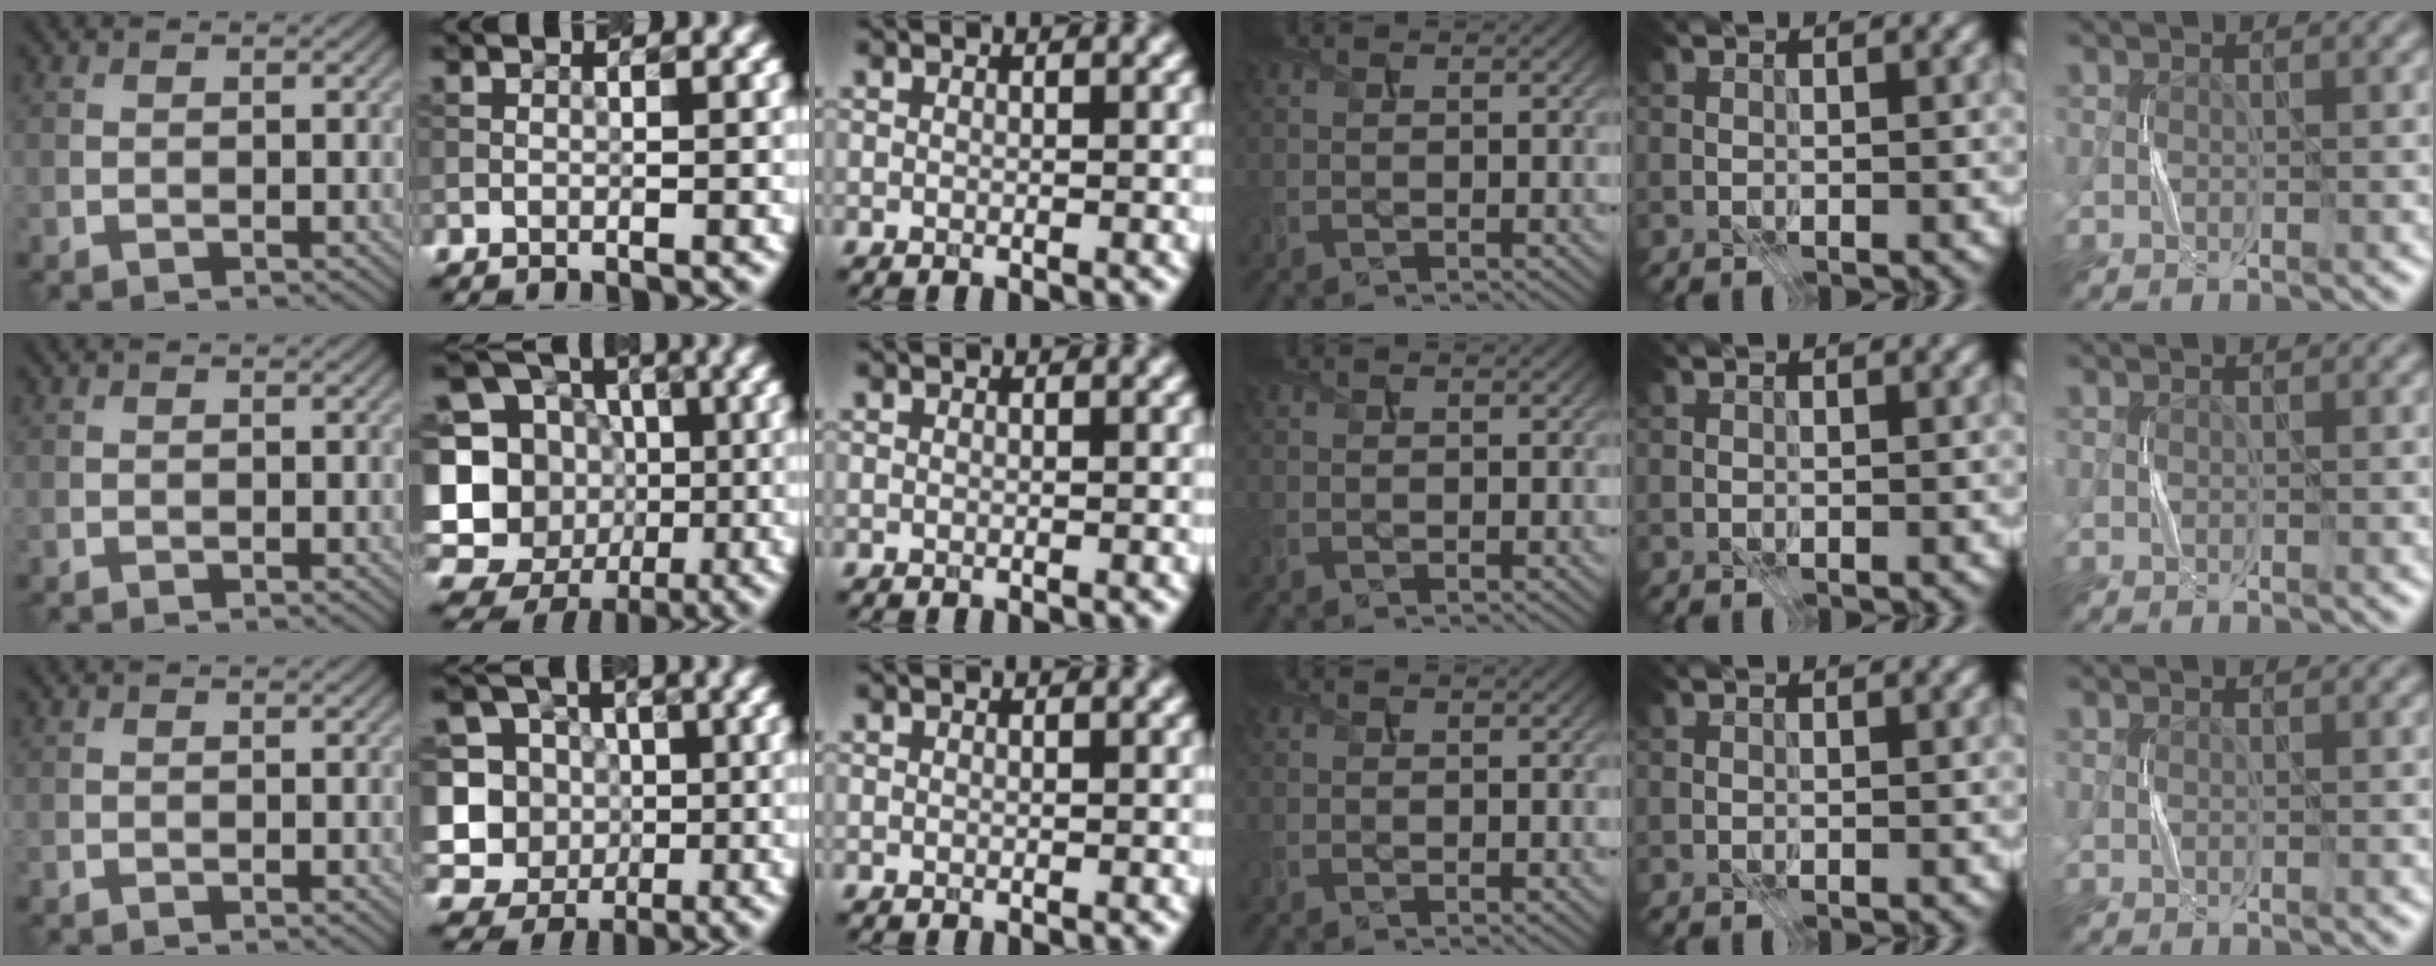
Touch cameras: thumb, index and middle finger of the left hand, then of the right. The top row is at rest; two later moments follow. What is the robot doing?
{"motion": "press", "object": "sticker"}